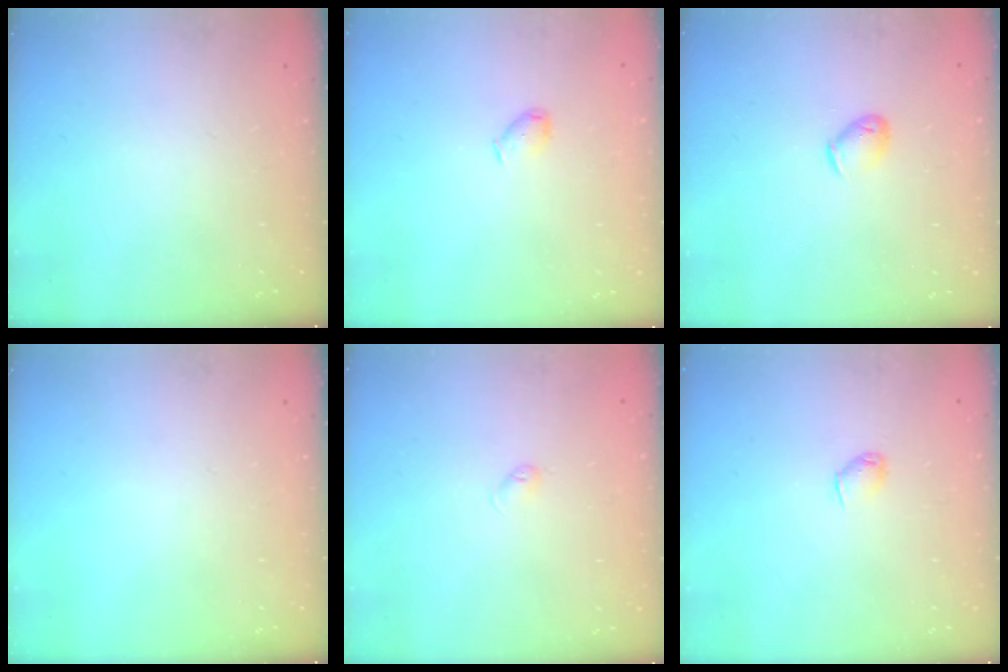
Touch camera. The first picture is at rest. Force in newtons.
{"total": 3.7, "press": 3.6, "slide": 0.7}
{"total": 5.1, "press": 5.0, "slide": 1.1}
{"total": 0.0}
{"total": 3.2, "press": 3.1, "slide": 0.6}
{"total": 3.1, "press": 3.0, "slide": 0.7}